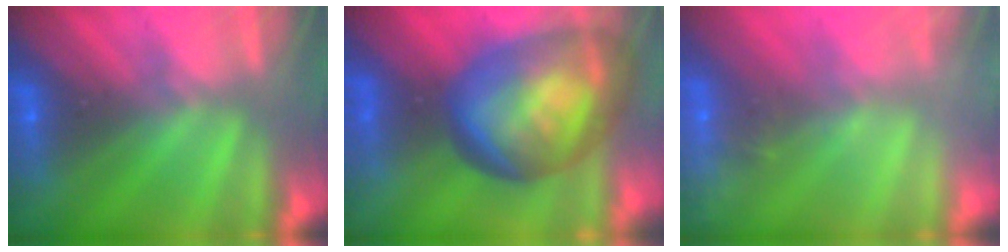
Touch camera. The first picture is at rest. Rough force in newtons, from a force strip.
{"total": 7.3}
{"total": 2.2}